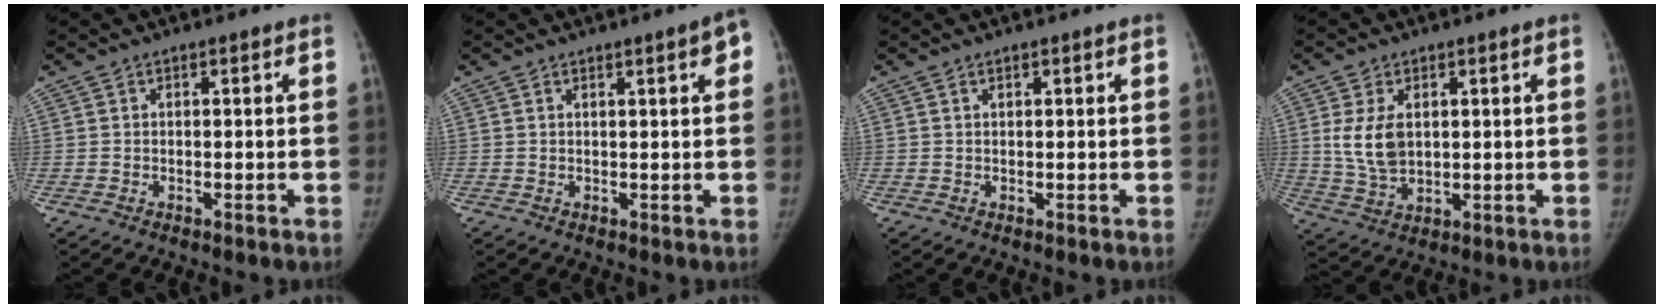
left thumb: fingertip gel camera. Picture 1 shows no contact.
{"total": 3.0, "force": [1.3, 0.5, 2.6], "torque": [-0.027, 0.000, 0.014]}
{"total": 0.6, "force": [0.4, 0.2, 0.3], "torque": [-0.005, -0.002, 0.006]}
{"total": 7.9, "force": [1.6, 4.9, 6.0], "torque": [-0.107, -0.008, 0.042]}